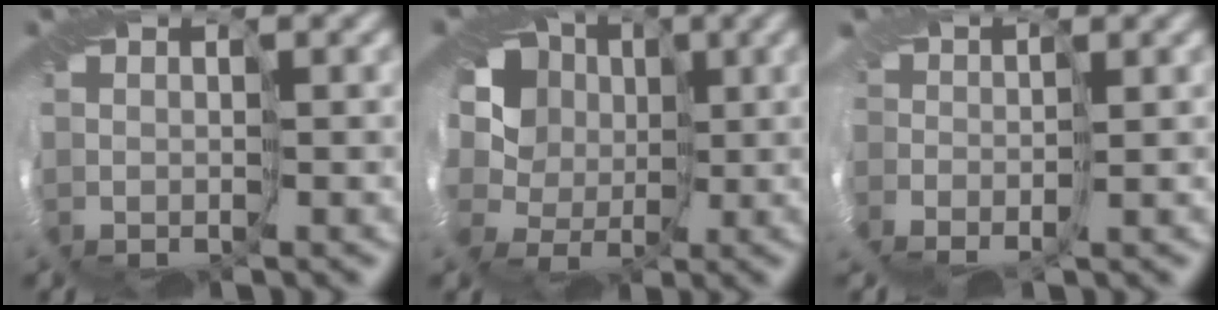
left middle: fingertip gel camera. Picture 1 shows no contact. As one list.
[{"total": 11.9, "force": [-0.8, 10.3, 6.0], "torque": [-0.106, 0.016, -0.043]}, {"total": 3.5, "force": [-1.3, 2.5, 2.1], "torque": [-0.047, 0.000, -0.018]}]